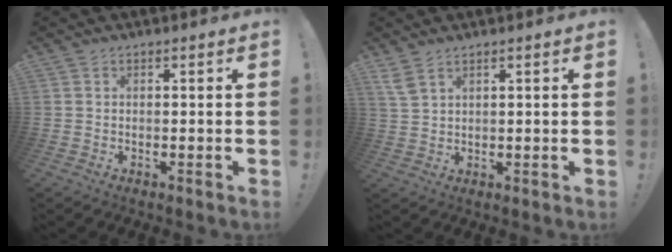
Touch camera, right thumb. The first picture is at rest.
{"total": 4.3, "force": [2.9, 1.5, 2.8], "torque": [-0.057, -0.012, 0.055]}